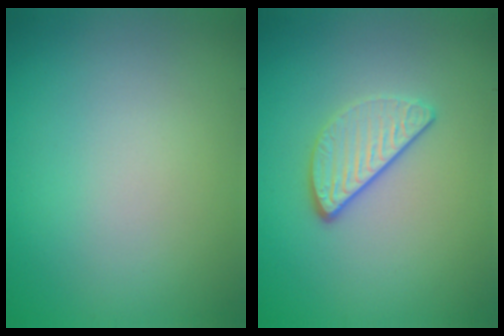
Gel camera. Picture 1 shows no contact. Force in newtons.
{"total": 3.0, "press": 2.5, "slide": 1.7}